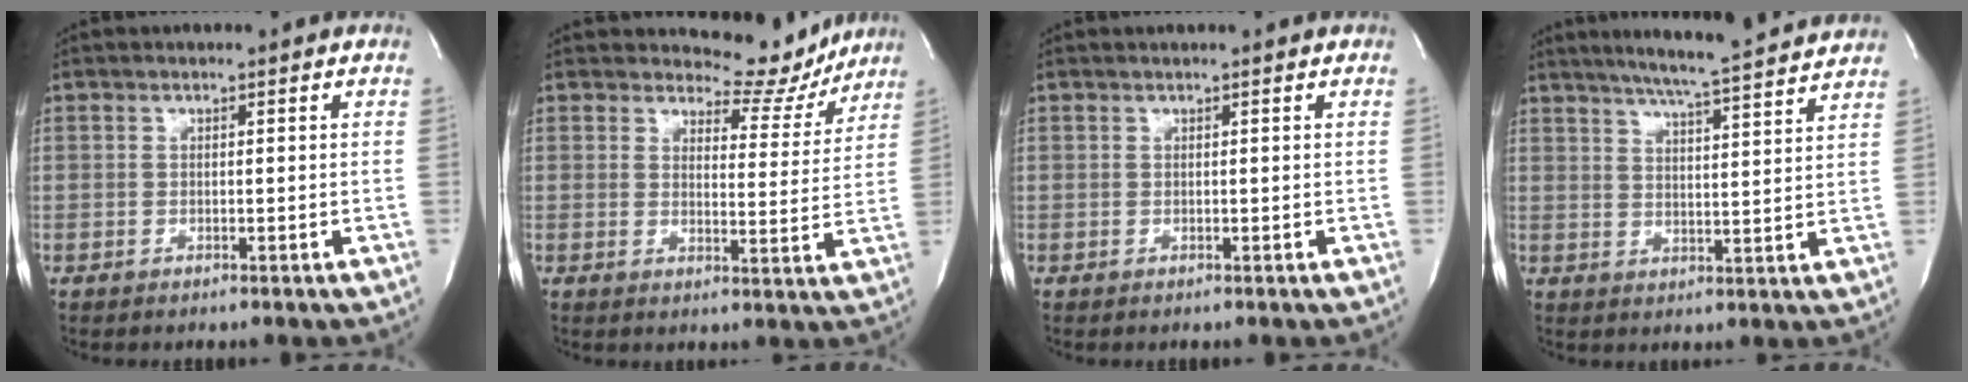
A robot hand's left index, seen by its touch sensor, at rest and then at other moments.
{"total": 7.9, "force": [7.5, 2.4, 0.3], "torque": [0.005, -0.026, 0.089]}
{"total": 0.9, "force": [0.8, -0.1, 0.2], "torque": [-0.007, 0.004, 0.015]}
{"total": 14.7, "force": [13.2, -0.2, 6.5], "torque": [-0.110, 0.002, 0.175]}